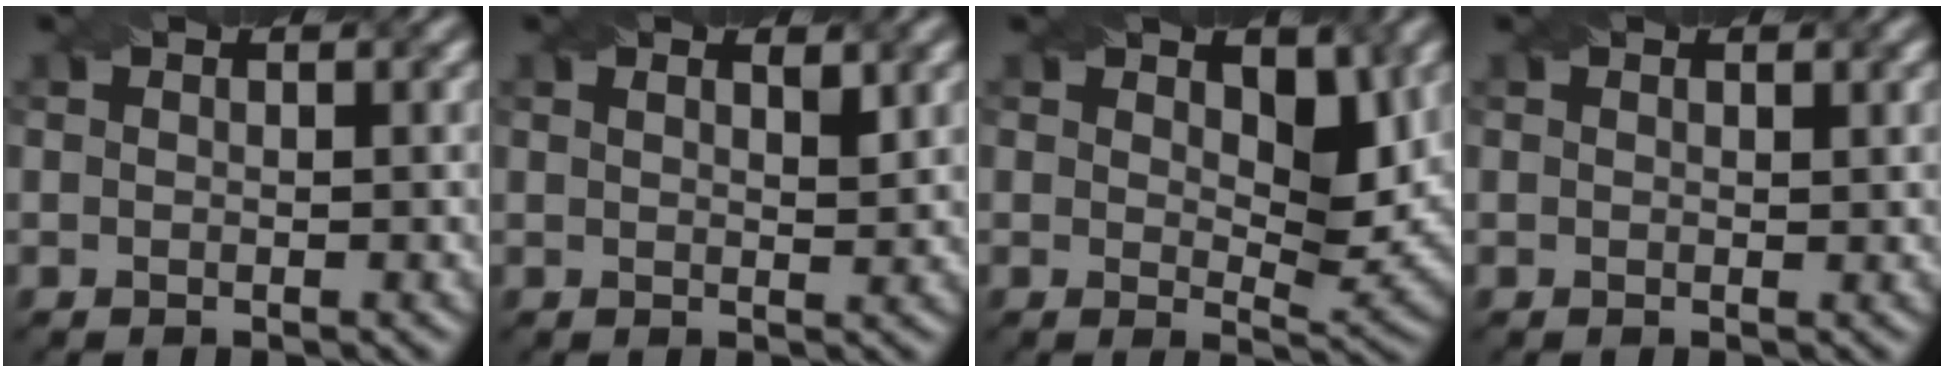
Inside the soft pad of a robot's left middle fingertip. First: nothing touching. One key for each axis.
{"total": 1.3, "fx": 0.9, "fy": 0.3, "fz": 1.0, "tx": -0.013, "ty": -0.002, "tz": 0.018}
{"total": 4.4, "fx": 1.5, "fy": 2.3, "fz": 3.4, "tx": -0.049, "ty": -0.014, "tz": 0.027}
{"total": 0.6, "fx": 0.5, "fy": 0.3, "fz": 0.3, "tx": -0.003, "ty": 0.000, "tz": 0.007}